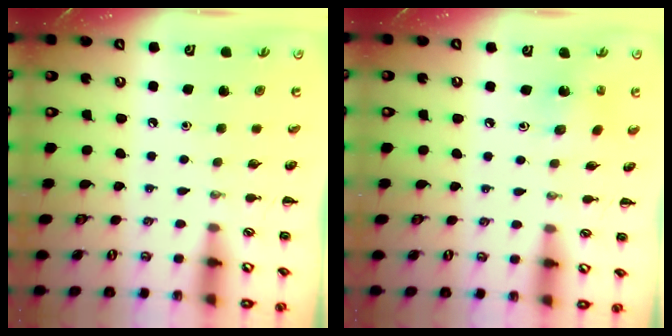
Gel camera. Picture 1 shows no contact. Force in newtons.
{"total": 1.4, "press": 1.3, "slide": 0.6}